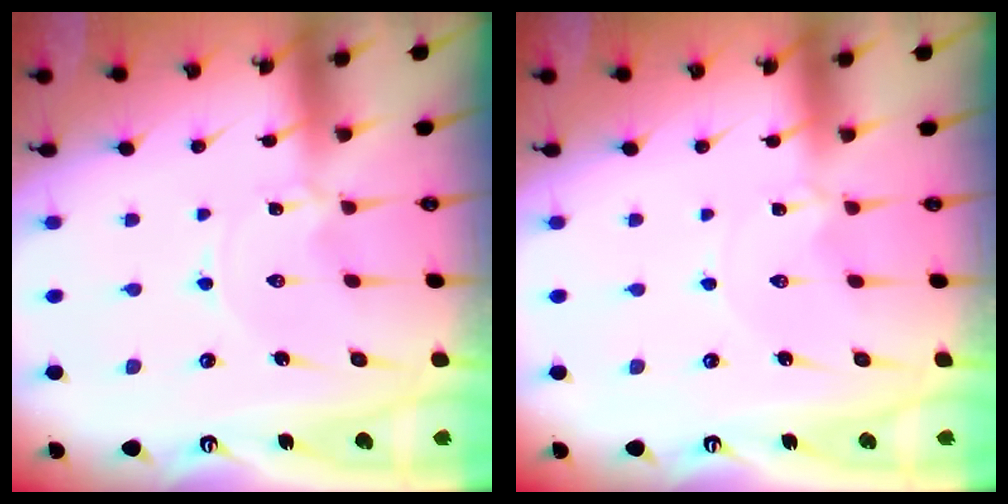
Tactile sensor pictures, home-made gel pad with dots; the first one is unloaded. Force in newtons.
{"total": 0.6, "press": 0.5, "slide": 0.2}